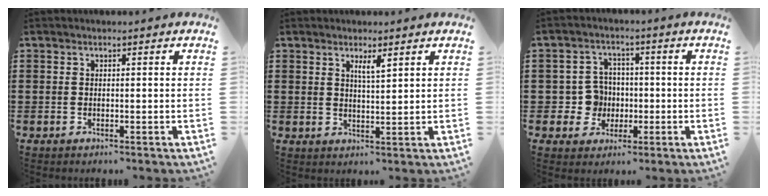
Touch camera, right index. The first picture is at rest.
{"total": 2.4, "force": [1.6, 0.4, 1.8], "torque": [-0.037, 0.002, 0.026]}
{"total": 5.9, "force": [-0.6, 5.5, 2.0], "torque": [-0.057, 0.017, -0.009]}